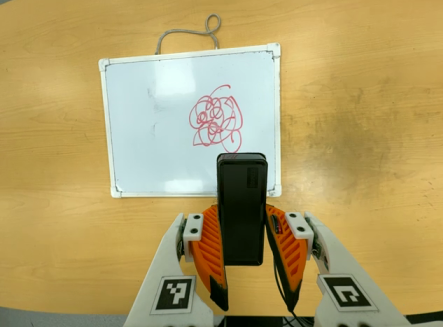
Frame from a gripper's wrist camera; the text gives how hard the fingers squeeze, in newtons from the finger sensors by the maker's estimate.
{"total": 3.7, "left": 2.5, "right": 4.9}